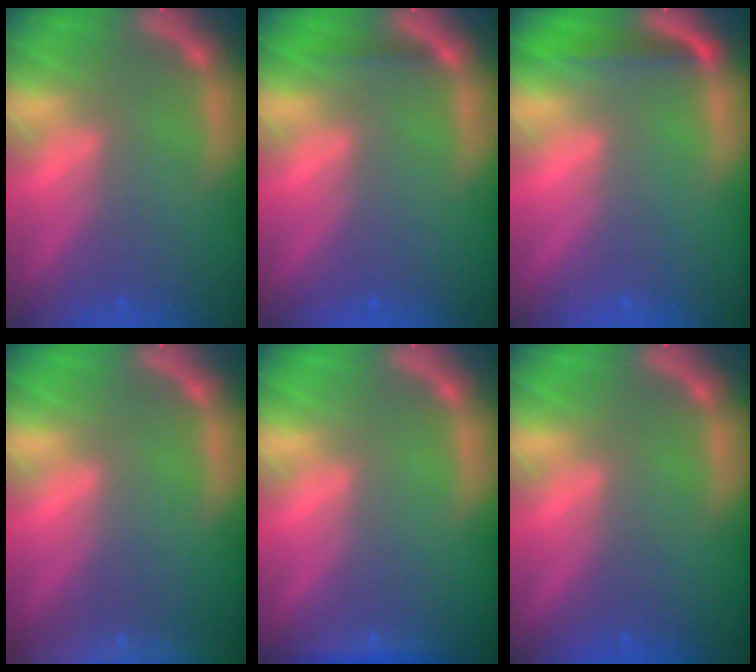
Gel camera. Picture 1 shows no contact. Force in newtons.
{"total": 0.9}
{"total": 2.5}
{"total": 10.0}
{"total": 1.4}
{"total": 0.0}